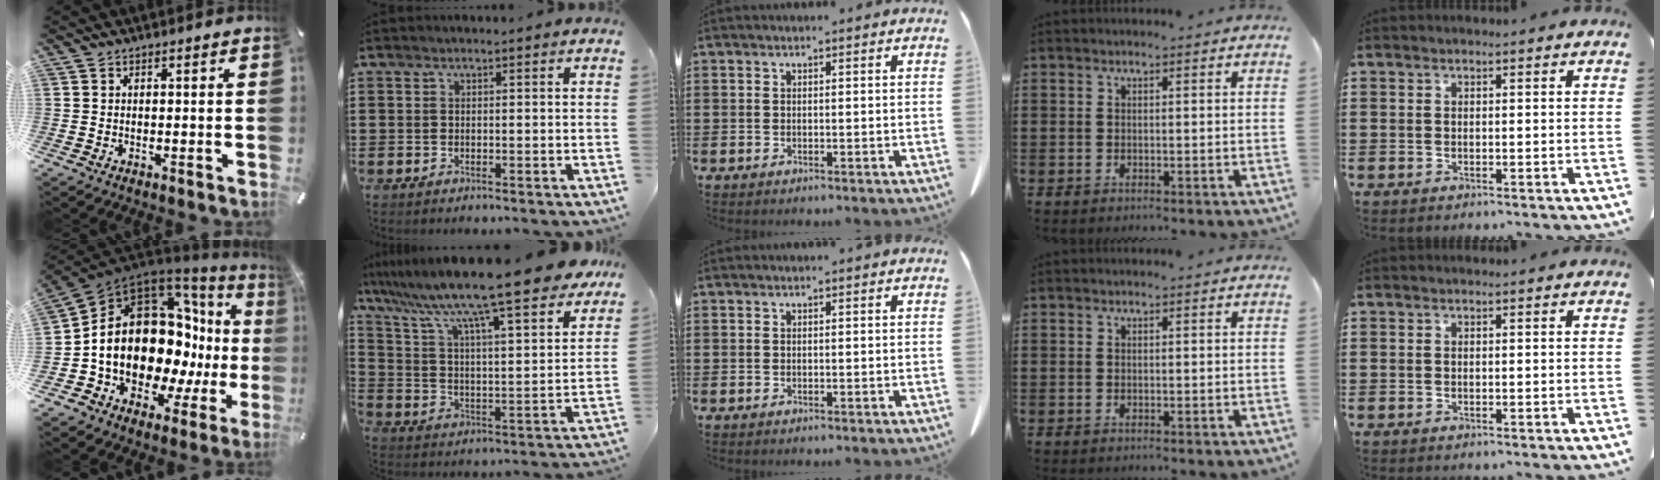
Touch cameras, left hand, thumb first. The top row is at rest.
{"thumb": {"total": 21.8, "force": [0.6, 14.8, 16.0], "torque": [-0.288, -0.048, 0.029]}, "index": {"total": 12.6, "force": [10.7, 0.0, 6.7], "torque": [-0.168, -0.071, 0.178]}}